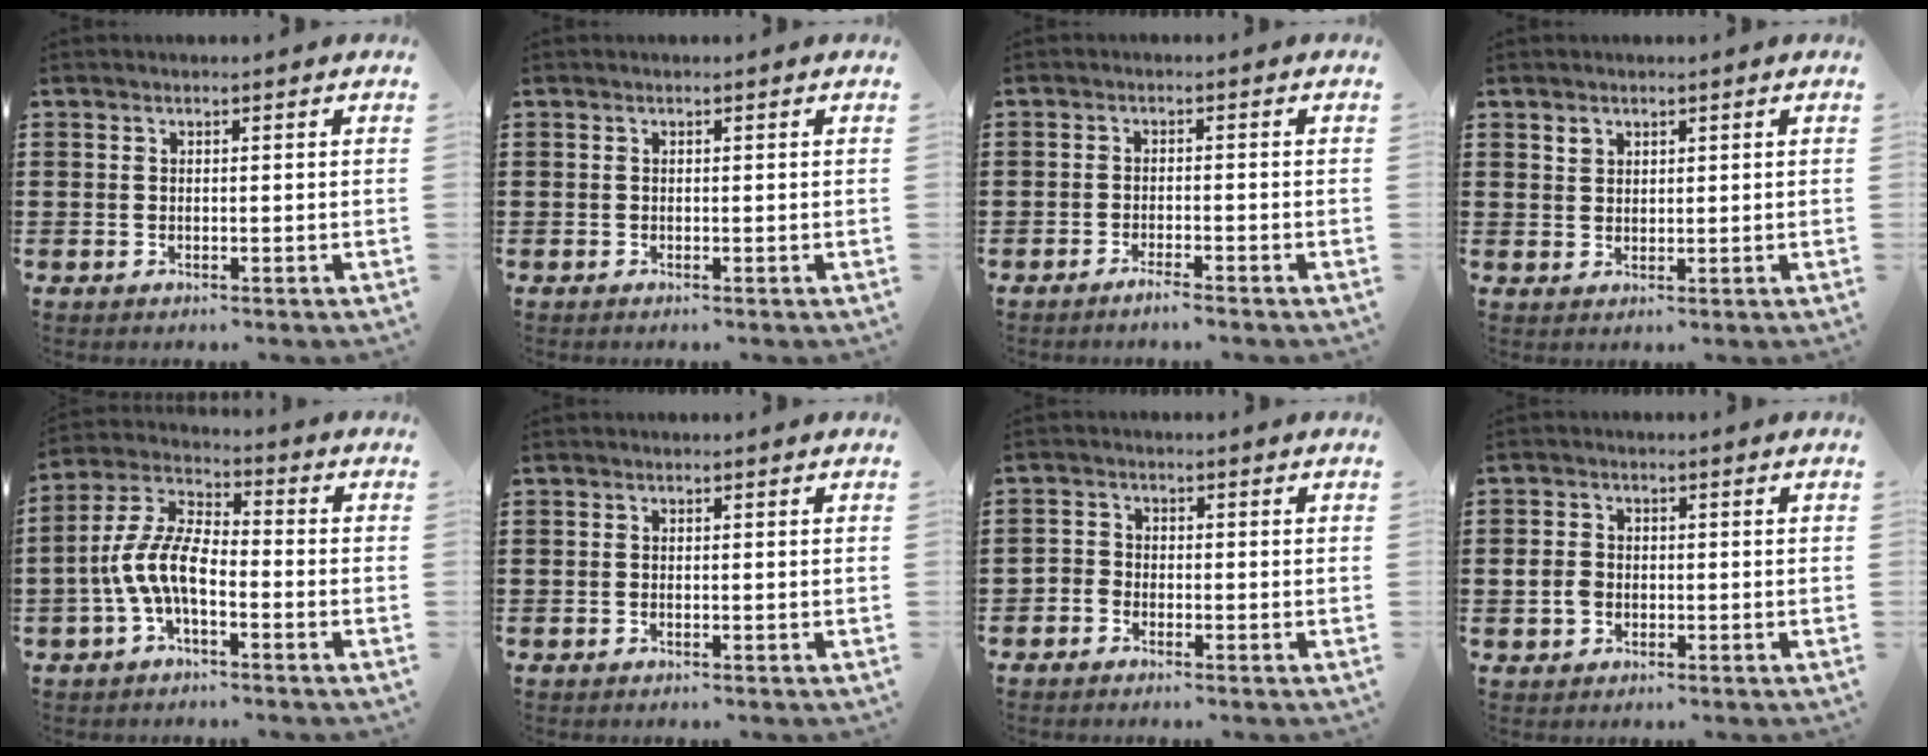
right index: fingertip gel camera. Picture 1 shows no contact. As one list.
[{"total": 0.0}, {"total": 1.8, "force": [-1.6, -0.1, 0.8], "torque": [-0.013, -0.001, -0.029]}, {"total": 1.6, "force": [1.2, 1.0, 0.2], "torque": [-0.006, 0.003, 0.024]}, {"total": 8.6, "force": [-3.3, 3.5, 7.1], "torque": [-0.177, -0.007, -0.069]}, {"total": 0.0}, {"total": 1.8, "force": [-1.6, 0.9, 0.1], "torque": [-0.008, 0.004, -0.036]}, {"total": 2.7, "force": [-0.6, 2.1, 1.5], "torque": [-0.047, -0.001, -0.016]}]